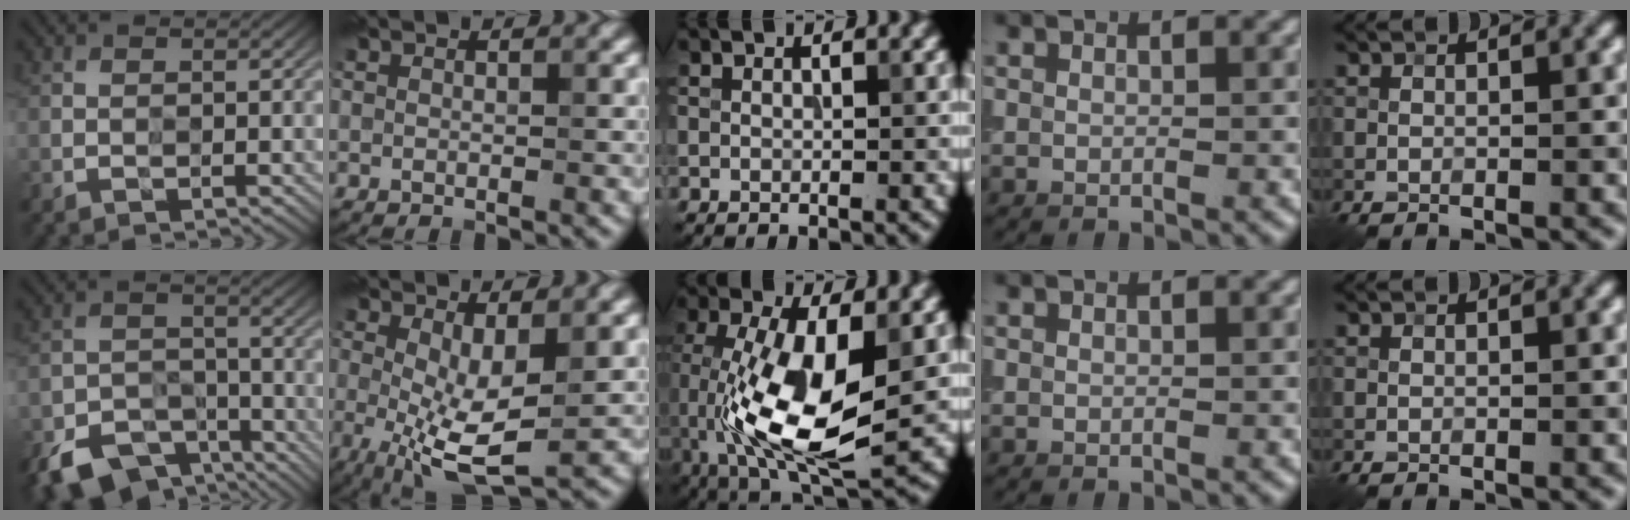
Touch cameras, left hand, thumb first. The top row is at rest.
{"thumb": {"total": 6.4, "force": [-5.1, 3.7, 1.3], "torque": [-0.022, -0.012, -0.093]}, "index": {"total": 6.4, "force": [-0.6, 2.1, 6.0], "torque": [-0.126, -0.014, -0.011]}, "middle": {"total": 10.4, "force": [-1.8, 4.2, 9.4], "torque": [-0.188, -0.015, -0.033]}}